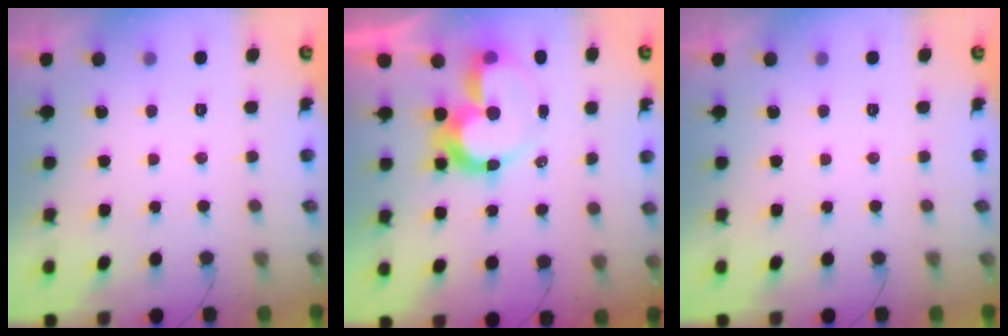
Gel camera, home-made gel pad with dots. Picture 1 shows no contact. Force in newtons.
{"total": 12.2, "press": 12.1, "slide": 1.0}
{"total": 0.0}